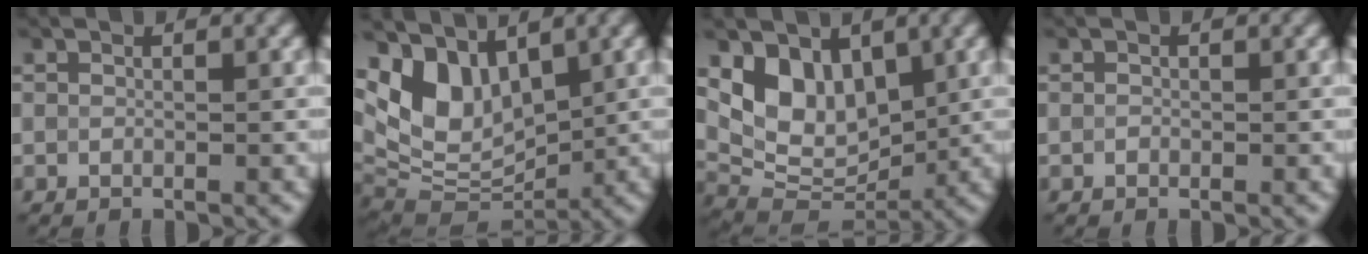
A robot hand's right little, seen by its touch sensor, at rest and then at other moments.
{"total": 6.6, "force": [3.1, 3.9, 4.3], "torque": [-0.091, -0.006, 0.056]}
{"total": 6.3, "force": [2.5, 4.2, 4.0], "torque": [-0.070, -0.013, 0.041]}
{"total": 0.0}